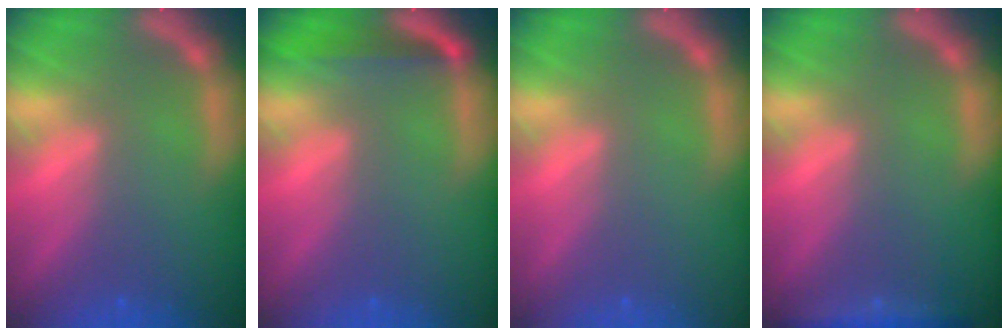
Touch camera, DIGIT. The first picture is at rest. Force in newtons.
{"total": 3.0}
{"total": 0.0}
{"total": 2.4}